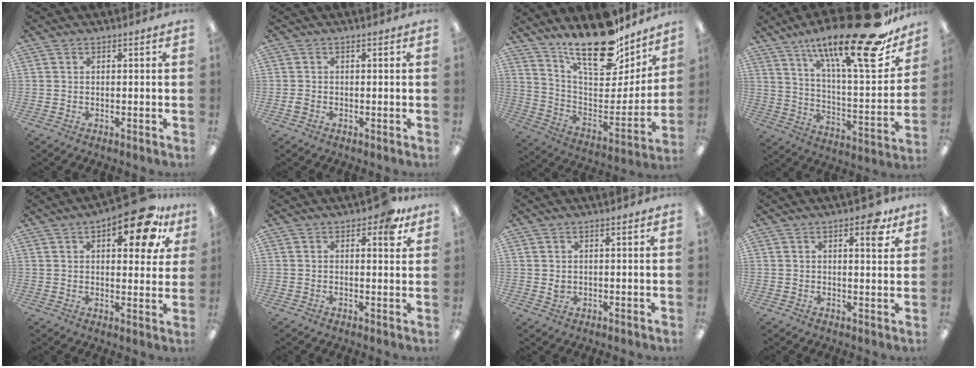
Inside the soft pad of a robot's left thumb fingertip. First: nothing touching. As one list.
[{"total": 1.2, "force": [-0.5, 0.9, 0.7], "torque": [-0.014, 0.003, -0.010]}, {"total": 22.7, "force": [18.0, 8.5, 11.1], "torque": [-0.170, -0.124, 0.311]}, {"total": 25.6, "force": [17.6, 5.5, 17.8], "torque": [-0.275, -0.116, 0.280]}, {"total": 14.4, "force": [7.5, 5.8, 10.9], "torque": [-0.130, -0.030, 0.114]}, {"total": 5.5, "force": [3.1, 2.4, 3.8], "torque": [-0.043, -0.007, 0.047]}, {"total": 1.6, "force": [0.5, 1.2, 0.9], "torque": [-0.019, 0.004, 0.008]}, {"total": 6.4, "force": [3.6, 2.4, 4.7], "torque": [-0.054, -0.013, 0.053]}]